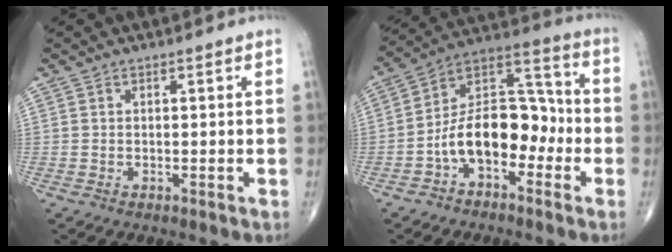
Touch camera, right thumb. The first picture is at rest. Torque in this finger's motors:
{"motor_torque": [1.16, 0.69, 1.48, -0.50, 0.18]}